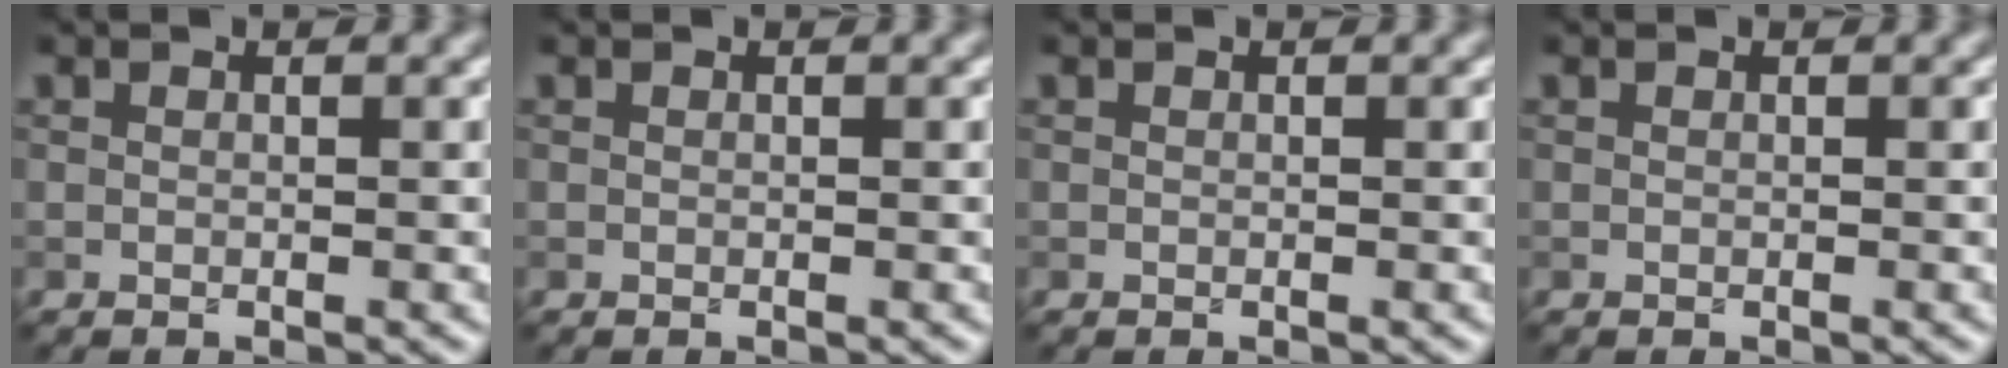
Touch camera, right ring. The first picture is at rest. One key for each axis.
{"total": 0.0}
{"total": 0.0}
{"total": 0.0}